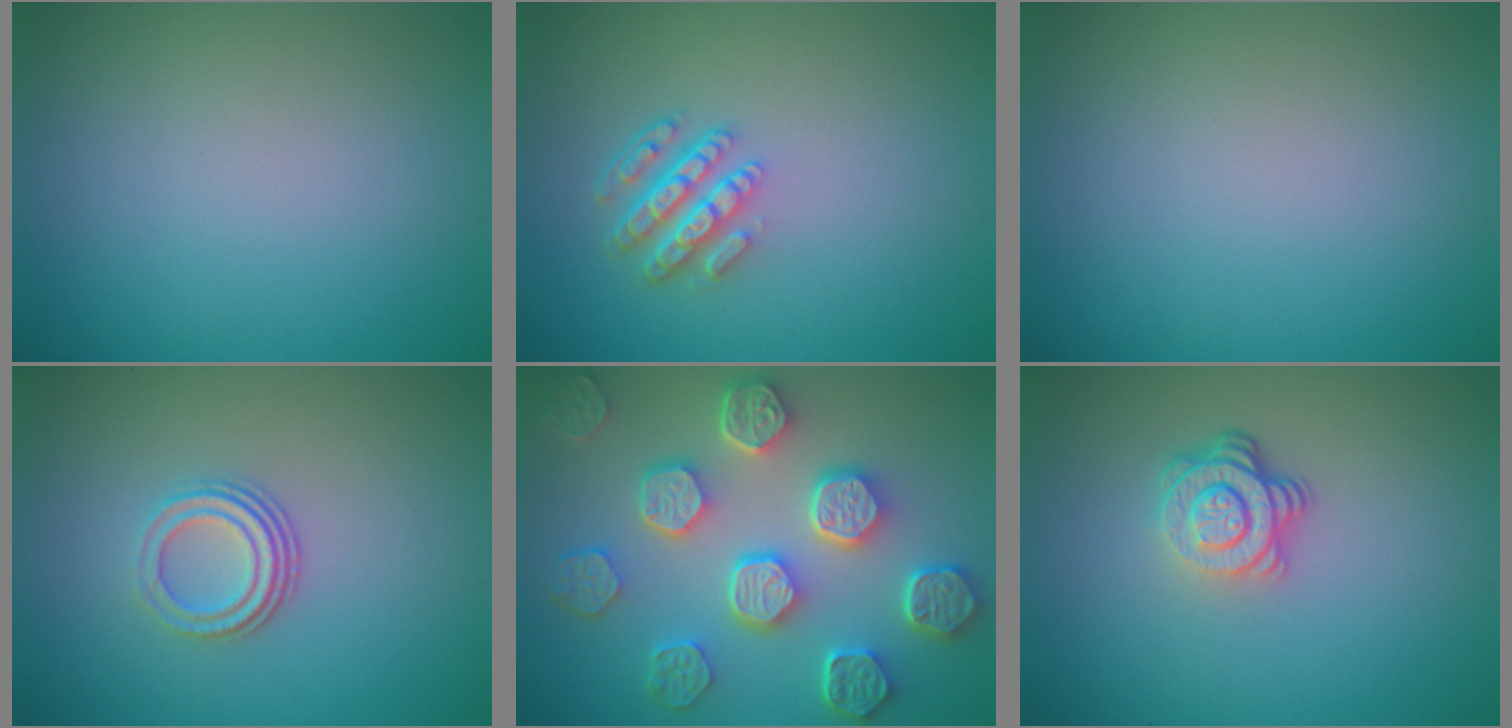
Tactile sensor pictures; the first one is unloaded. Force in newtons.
{"total": 4.4, "press": 3.3, "slide": 2.9}
{"total": 0.0}
{"total": 3.2, "press": 2.3, "slide": 2.3}
{"total": 8.2, "press": 6.4, "slide": 5.1}
{"total": 4.0, "press": 2.8, "slide": 2.9}